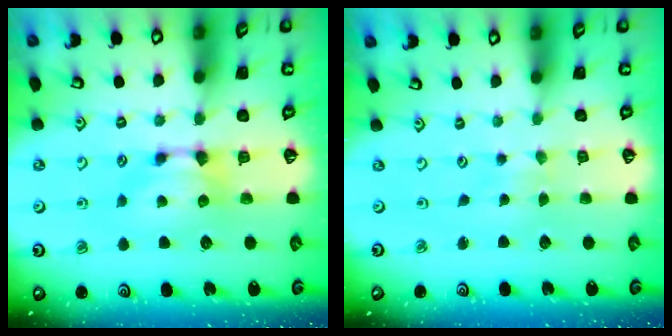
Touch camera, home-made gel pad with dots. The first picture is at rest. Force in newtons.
{"total": 3.9, "press": 3.9, "slide": 0.1}